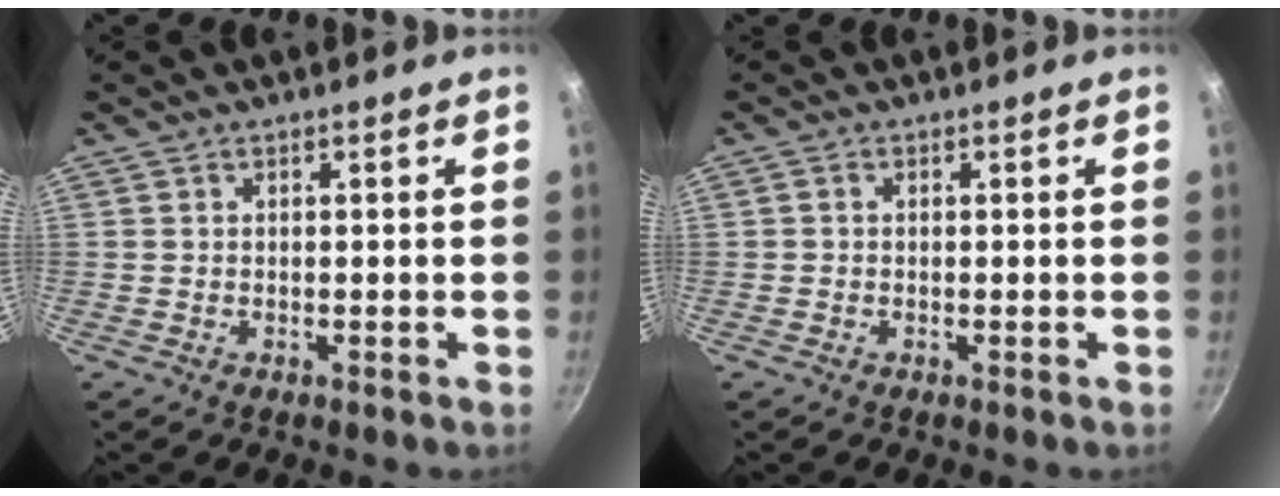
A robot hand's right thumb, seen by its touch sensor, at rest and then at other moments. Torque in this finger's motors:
{"motor_torque": [-0.15, -0.75, -0.10, 0.08, 0.07]}